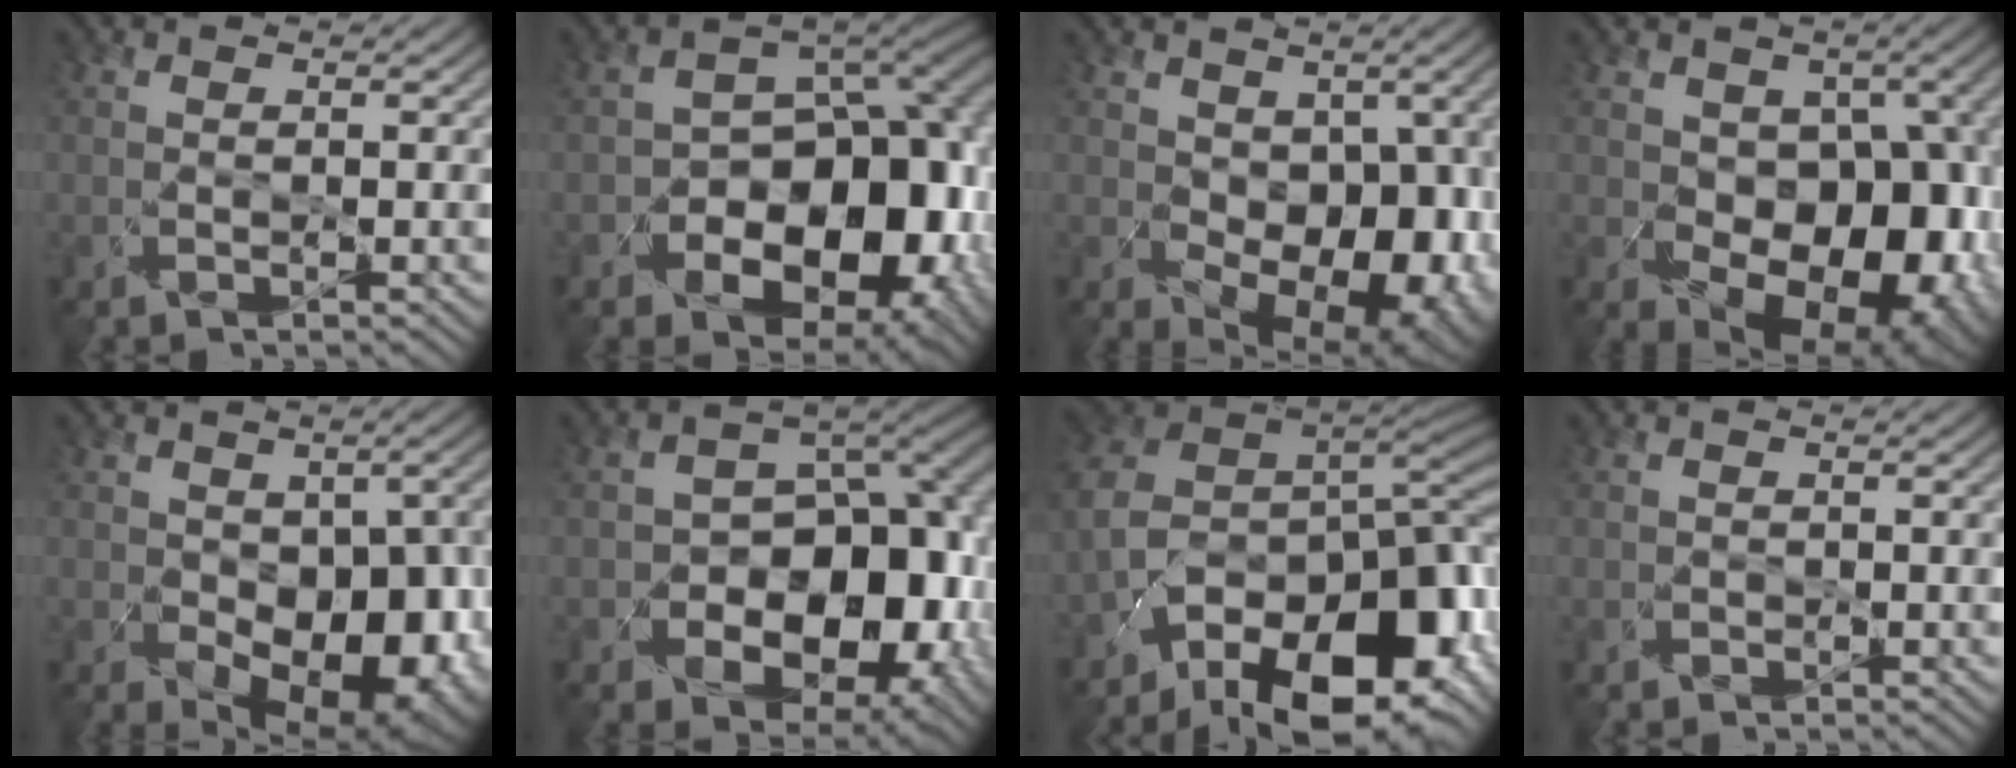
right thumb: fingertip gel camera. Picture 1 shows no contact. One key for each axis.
{"total": 15.9, "fx": -5.4, "fy": 10.6, "fz": 10.6, "tx": -0.108, "ty": -0.031, "tz": -0.068}
{"total": 14.4, "fx": -2.1, "fy": 9.9, "fz": 10.2, "tx": -0.133, "ty": -0.055, "tz": 0.007}
{"total": 17.4, "fx": -4.3, "fy": 12.3, "fz": 11.5, "tx": -0.125, "ty": -0.031, "tz": -0.022}
{"total": 14.5, "fx": -4.1, "fy": 9.5, "fz": 10.1, "tx": -0.119, "ty": -0.043, "tz": -0.018}
{"total": 14.5, "fx": -4.4, "fy": 9.9, "fz": 9.6, "tx": -0.101, "ty": -0.025, "tz": -0.057}
{"total": 16.9, "fx": -8.4, "fy": 9.7, "fz": 11.0, "tx": -0.208, "ty": -0.025, "tz": -0.119}
{"total": 0.0}